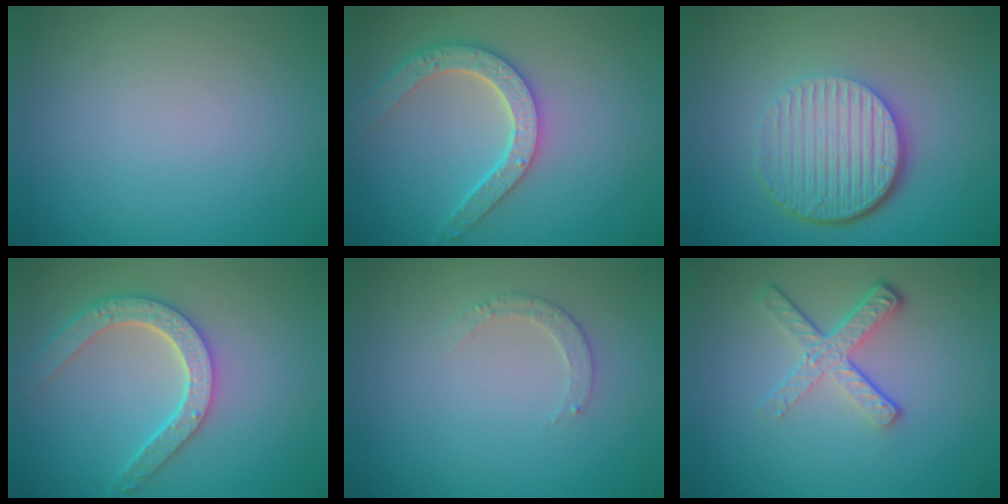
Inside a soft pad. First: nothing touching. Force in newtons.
{"total": 4.7, "press": 4.0, "slide": 2.6}
{"total": 6.7, "press": 4.4, "slide": 5.0}
{"total": 5.0, "press": 4.0, "slide": 3.0}
{"total": 1.5, "press": 1.5, "slide": 0.2}
{"total": 3.9, "press": 2.6, "slide": 2.9}